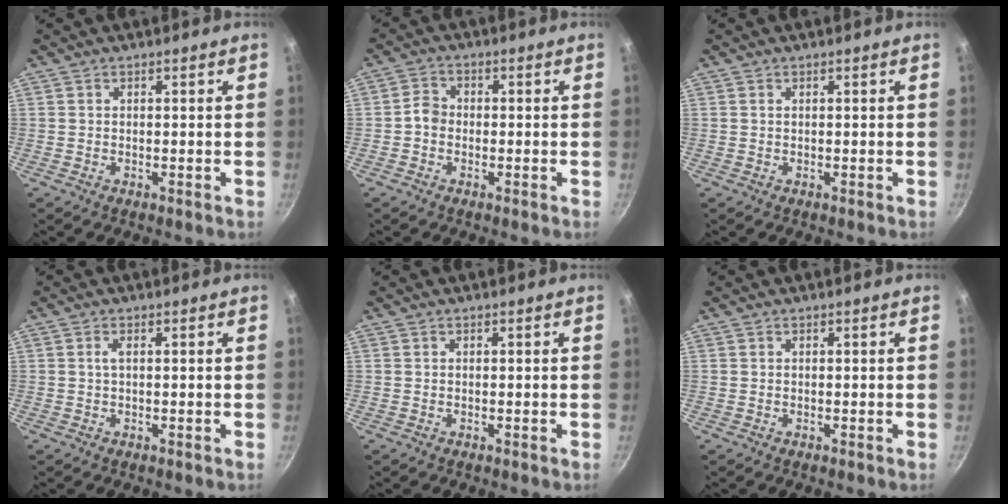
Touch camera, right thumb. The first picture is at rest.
{"total": 3.0, "force": [-0.9, 2.5, 1.4], "torque": [-0.017, 0.018, -0.025]}
{"total": 0.0}
{"total": 1.1, "force": [0.1, 0.3, 1.0], "torque": [-0.022, 0.003, 0.004]}
{"total": 0.0}
{"total": 0.0}